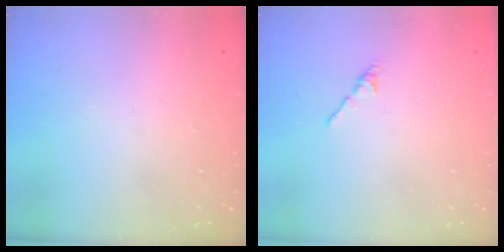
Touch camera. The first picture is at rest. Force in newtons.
{"total": 3.0, "press": 2.8, "slide": 0.8}